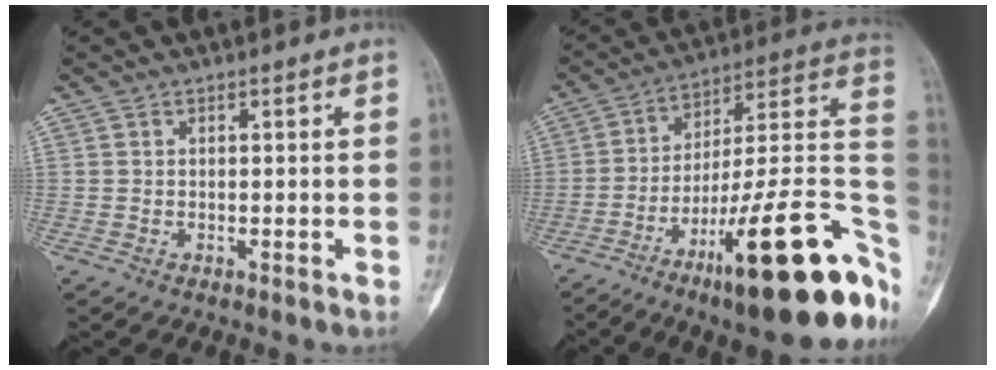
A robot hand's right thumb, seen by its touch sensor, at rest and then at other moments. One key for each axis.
{"total": 28.9, "fx": -12.3, "fy": 7.1, "fz": 25.2, "tx": -0.285, "ty": 0.066, "tz": -0.182}